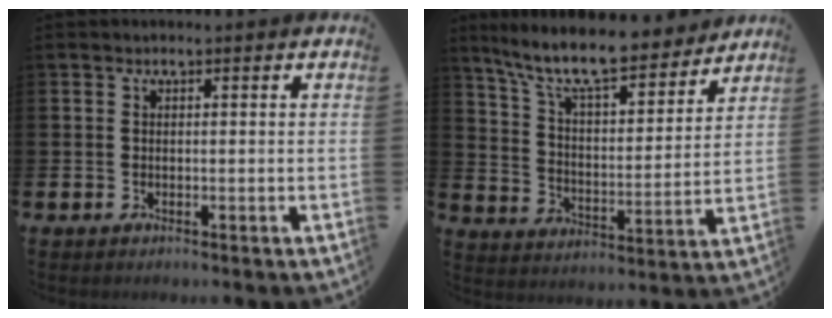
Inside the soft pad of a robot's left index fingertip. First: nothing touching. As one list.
[{"total": 10.8, "force": [9.5, 2.1, 4.7], "torque": [-0.123, -0.058, 0.163]}]